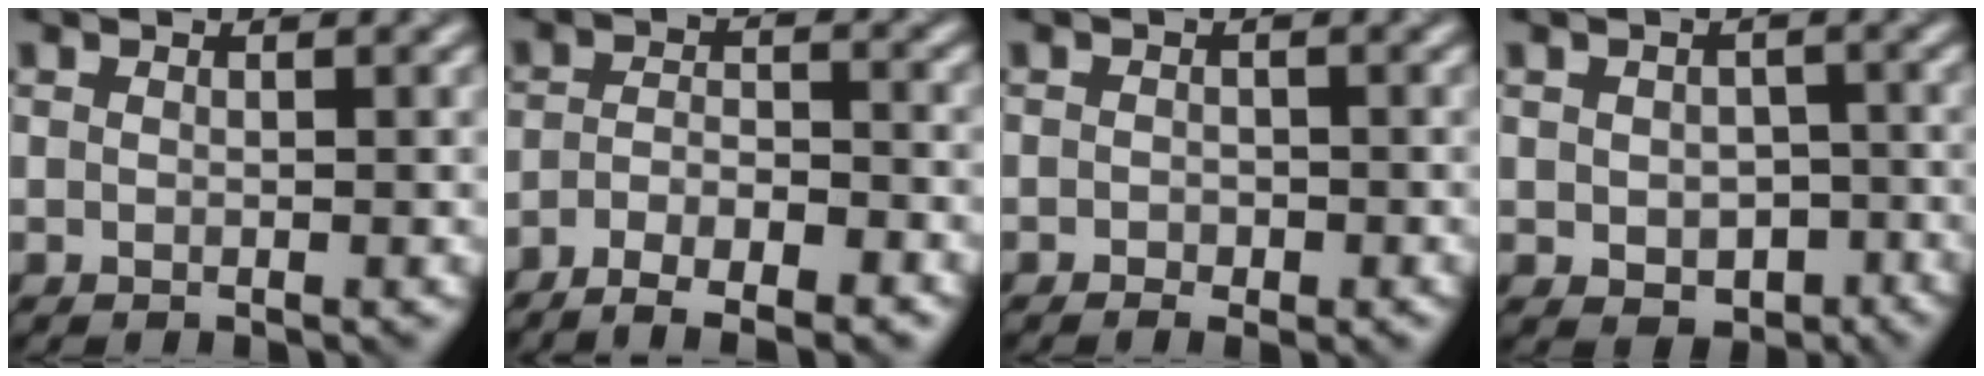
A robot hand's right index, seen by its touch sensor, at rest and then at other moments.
{"total": 6.0, "force": [-4.4, 1.6, 3.7], "torque": [-0.071, 0.001, -0.072]}
{"total": 1.0, "force": [-0.8, 0.5, 0.4], "torque": [-0.012, 0.002, -0.007]}
{"total": 2.7, "force": [-0.8, 2.1, 1.5], "torque": [-0.023, -0.005, -0.005]}